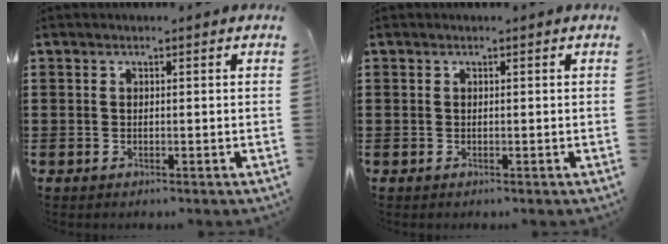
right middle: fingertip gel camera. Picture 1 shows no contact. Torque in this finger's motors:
{"motor_torque": [-0.01, 0.02, -0.02, -0.01]}